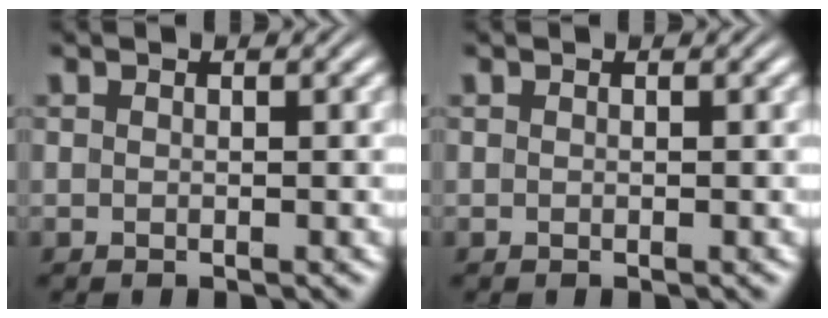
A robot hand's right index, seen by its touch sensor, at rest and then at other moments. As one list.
[{"total": 0.0}]